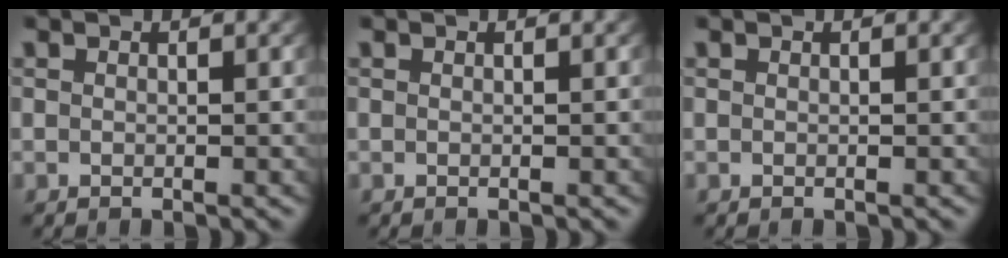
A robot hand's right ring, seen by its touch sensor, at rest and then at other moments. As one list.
[{"total": 0.0}, {"total": 0.0}]